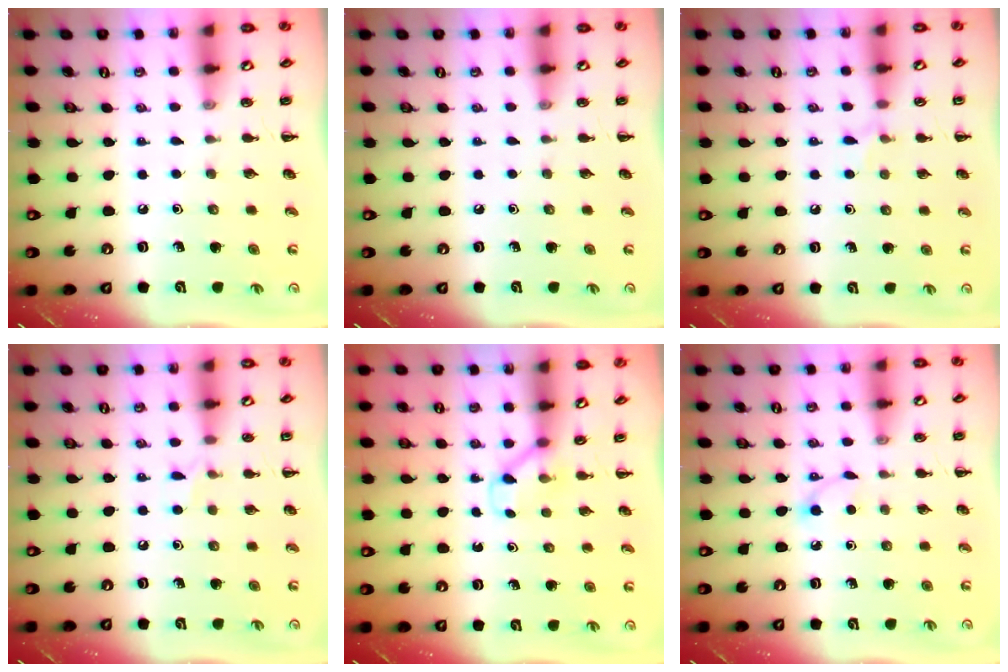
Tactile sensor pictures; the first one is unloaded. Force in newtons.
{"total": 0.0}
{"total": 4.5, "press": 4.2, "slide": 1.5}
{"total": 5.3, "press": 5.0, "slide": 1.8}
{"total": 2.8, "press": 2.6, "slide": 0.9}
{"total": 2.8, "press": 2.7, "slide": 0.9}